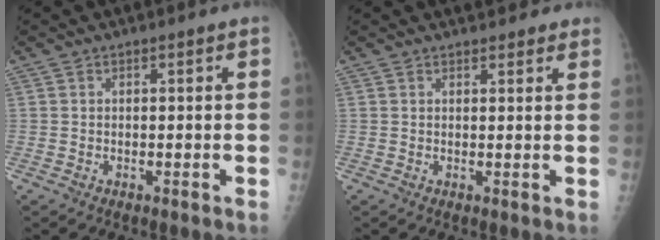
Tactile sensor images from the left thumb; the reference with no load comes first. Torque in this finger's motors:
{"motor_torque": [1.18, -0.27, 0.52, -0.40, -0.01]}